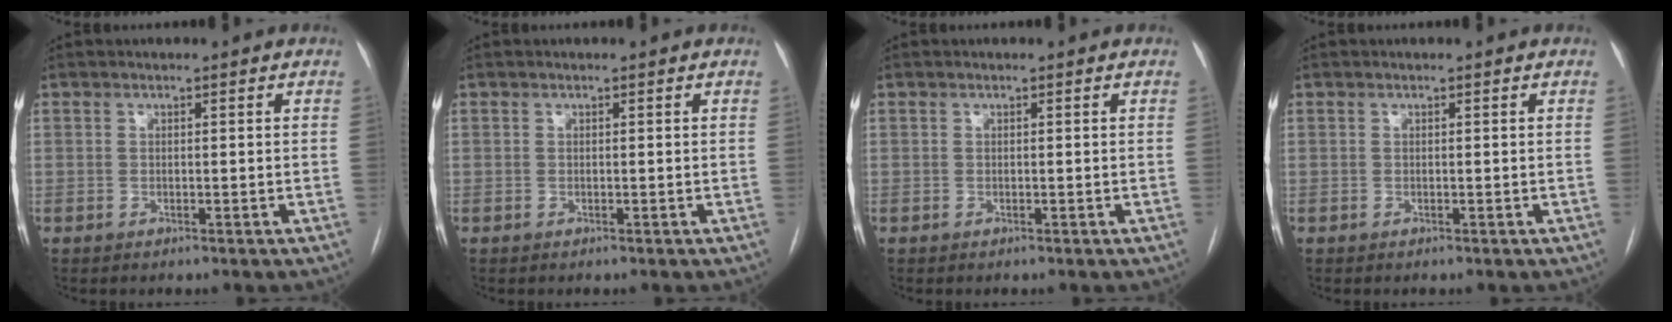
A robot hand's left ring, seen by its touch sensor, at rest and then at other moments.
{"total": 0.0}
{"total": 0.0}
{"total": 0.0}